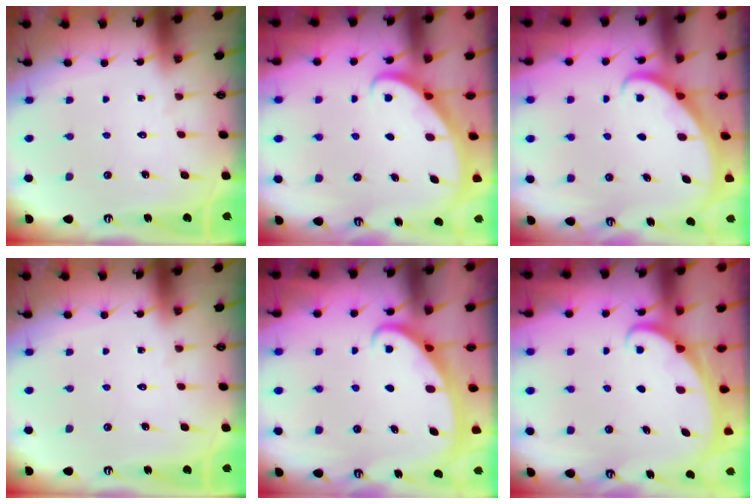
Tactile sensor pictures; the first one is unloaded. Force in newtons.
{"total": 2.8, "press": 2.8, "slide": 0.2}
{"total": 2.9, "press": 2.9, "slide": 0.2}
{"total": 0.0}
{"total": 2.4, "press": 2.4, "slide": 0.4}
{"total": 1.8, "press": 1.8, "slide": 0.1}